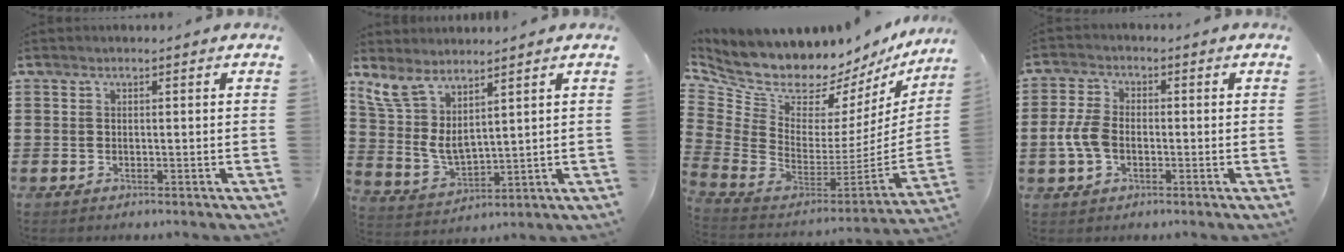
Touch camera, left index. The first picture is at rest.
{"total": 5.8, "force": [3.6, 2.5, 3.7], "torque": [-0.104, -0.022, 0.060]}
{"total": 8.6, "force": [7.8, 3.0, 2.1], "torque": [-0.103, -0.086, 0.136]}
{"total": 5.6, "force": [-0.9, 3.6, 4.3], "torque": [-0.106, -0.001, -0.022]}